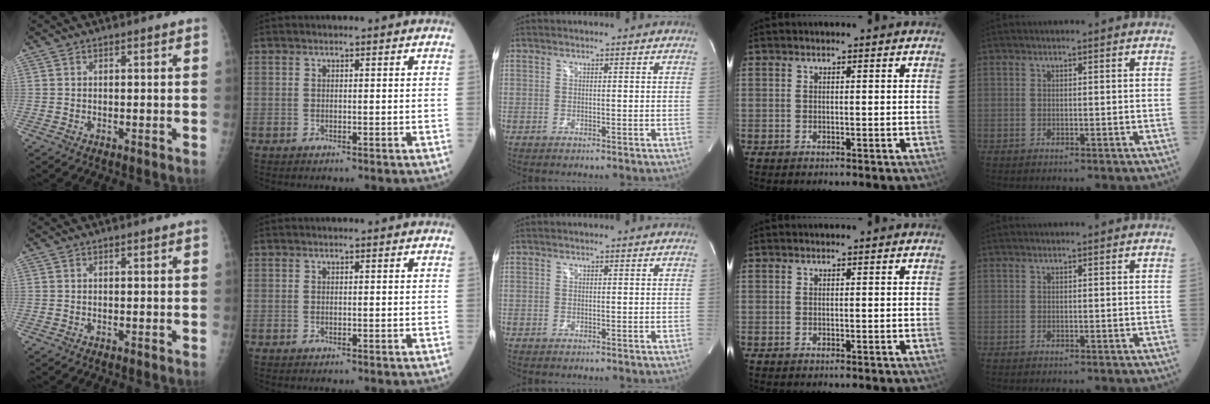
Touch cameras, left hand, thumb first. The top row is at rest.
{}